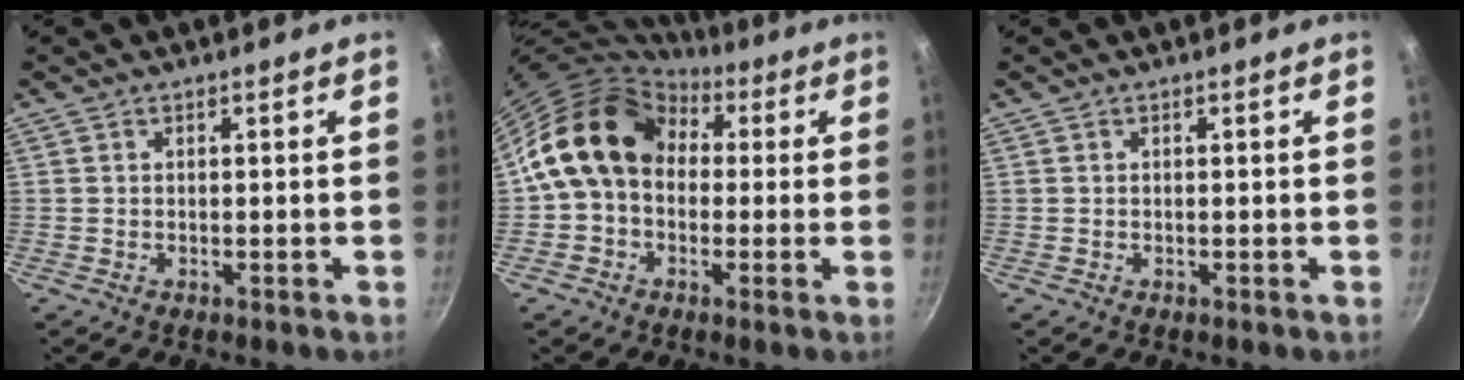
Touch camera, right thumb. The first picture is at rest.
{"total": 13.9, "force": [2.7, 10.8, 8.3], "torque": [-0.106, 0.025, 0.029]}
{"total": 0.0}